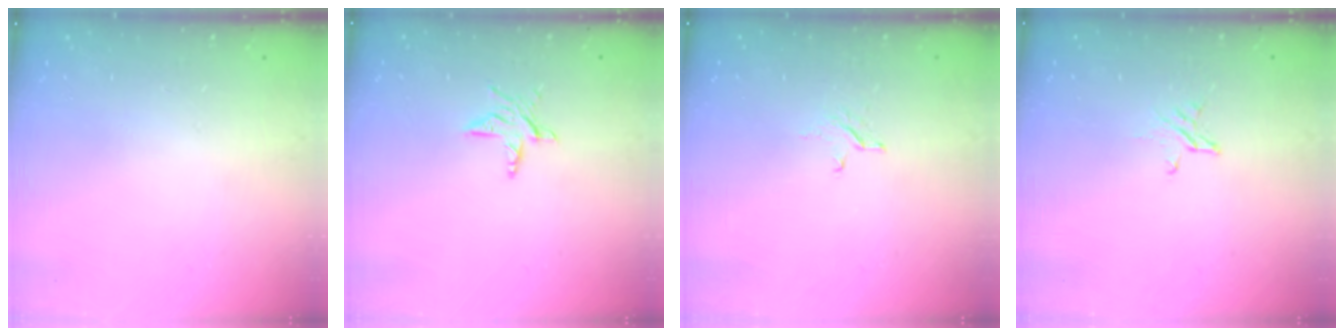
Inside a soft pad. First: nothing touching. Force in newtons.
{"total": 5.2, "press": 5.2, "slide": 0.3}
{"total": 3.0, "press": 3.0, "slide": 0.3}
{"total": 2.7, "press": 2.7, "slide": 0.2}